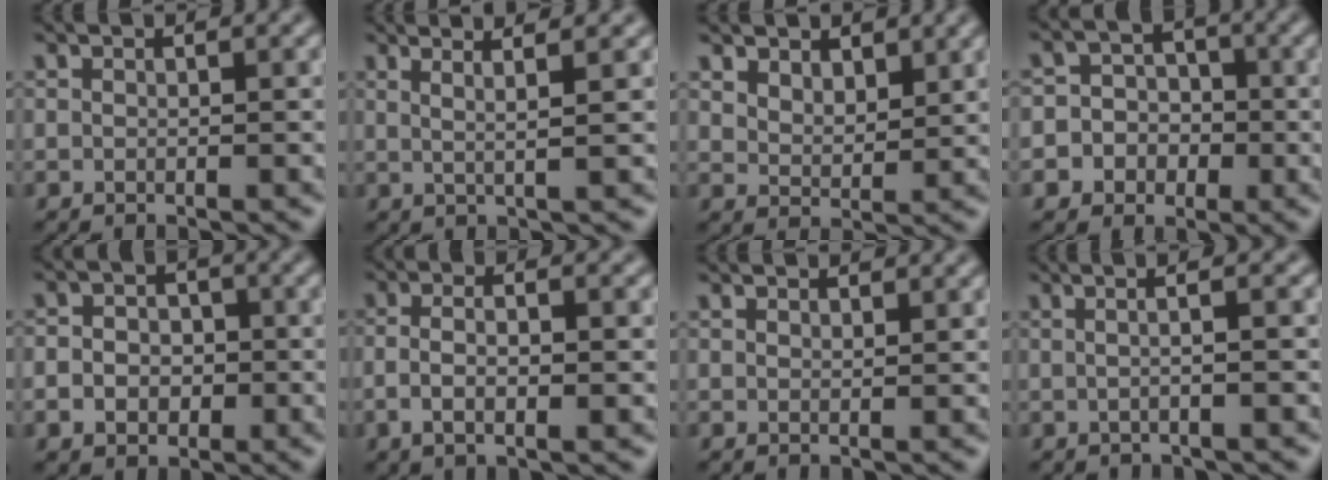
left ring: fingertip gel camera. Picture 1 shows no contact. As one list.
[{"total": 3.5, "force": [2.0, 0.9, 2.7], "torque": [-0.037, 0.010, 0.001]}, {"total": 3.5, "force": [2.8, 1.7, 1.2], "torque": [-0.033, -0.006, 0.049]}, {"total": 6.1, "force": [-1.8, 5.8, 1.0], "torque": [0.001, 0.014, -0.057]}, {"total": 3.8, "force": [-0.7, 3.3, 1.9], "torque": [-0.019, -0.001, -0.021]}, {"total": 3.5, "force": [-0.5, 1.3, 3.2], "torque": [-0.070, -0.002, -0.014]}, {"total": 0.9, "force": [0.8, 0.2, 0.0], "torque": [-0.002, 0.001, 0.014]}, {"total": 3.8, "force": [0.8, 1.6, 3.3], "torque": [-0.023, 0.010, -0.022]}]